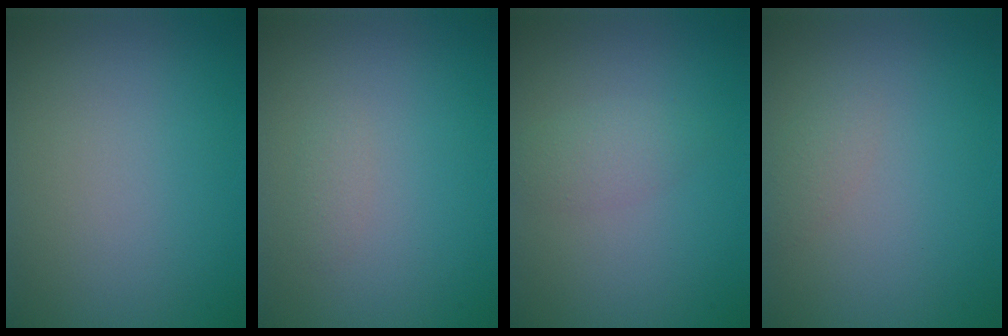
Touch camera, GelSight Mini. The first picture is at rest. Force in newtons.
{"total": 0.7, "press": 0.7, "slide": 0.1}
{"total": 1.6, "press": 1.6, "slide": 0.1}
{"total": 1.0, "press": 1.0, "slide": 0.0}